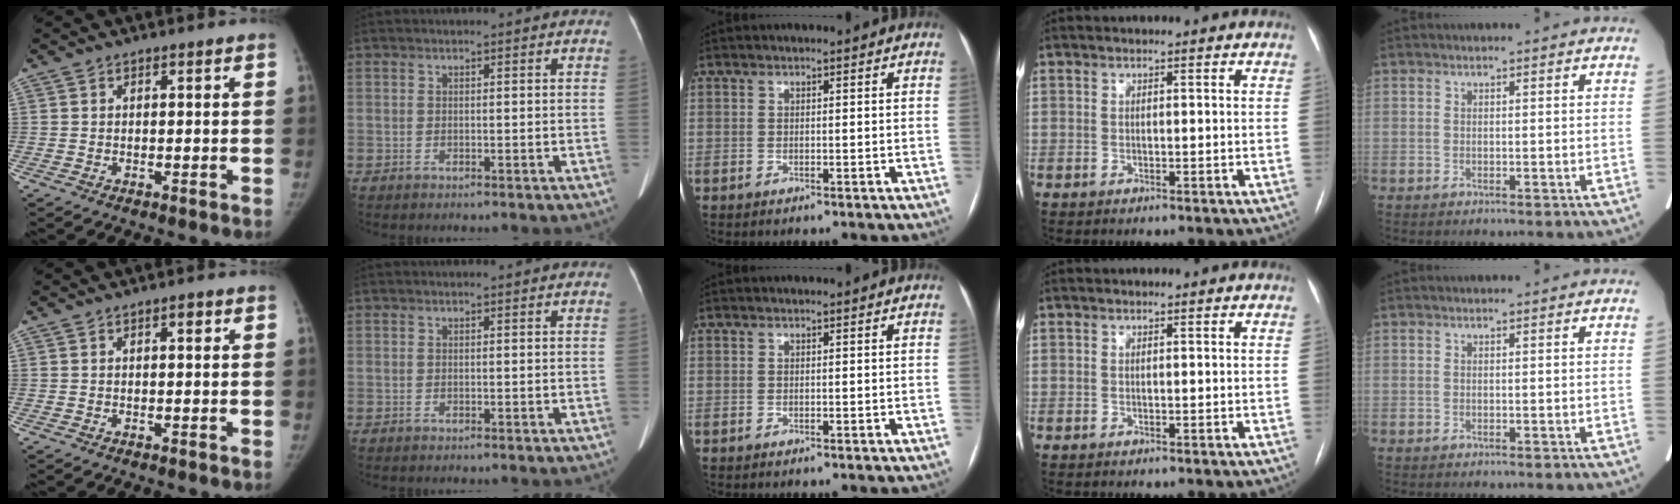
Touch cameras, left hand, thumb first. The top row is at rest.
{"thumb": {"total": 1.0, "force": [0.4, 0.5, 0.8], "torque": [-0.003, 0.003, 0.004]}}